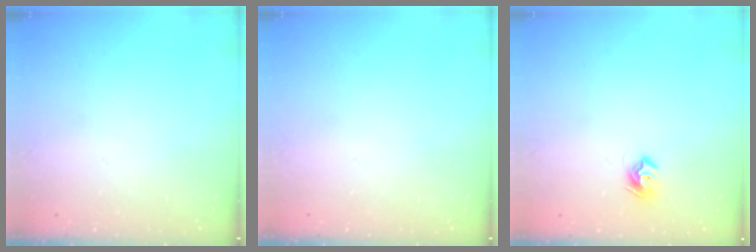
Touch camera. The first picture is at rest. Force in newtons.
{"total": 0.0}
{"total": 7.6, "press": 7.6, "slide": 0.2}